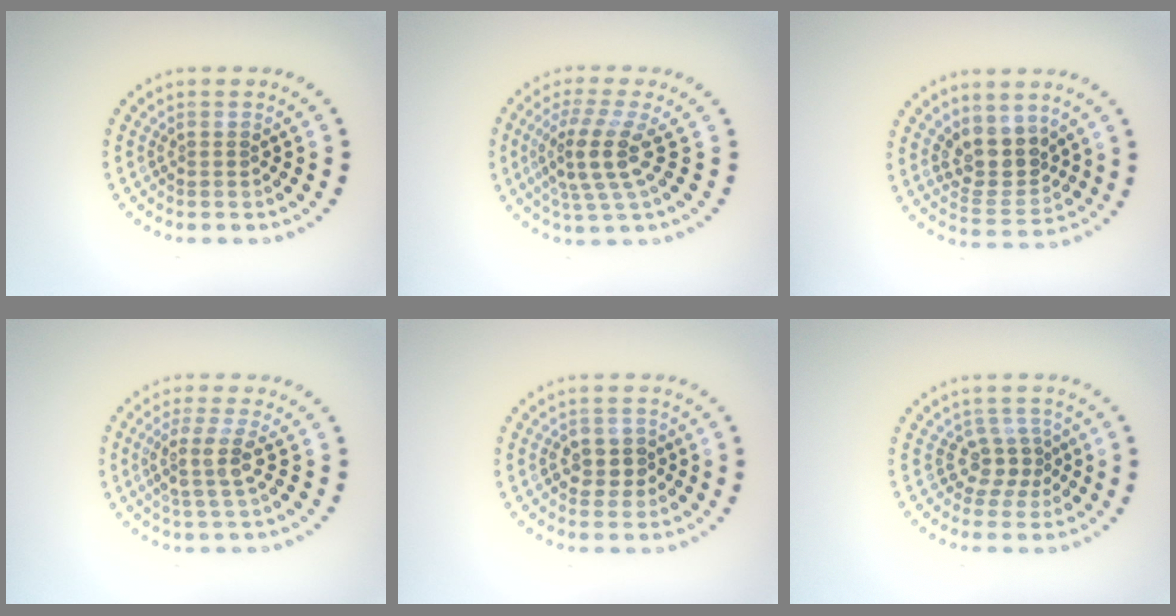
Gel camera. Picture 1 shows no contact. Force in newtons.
{"total": 4.1, "press": 3.1, "slide": 2.7}
{"total": 3.8, "press": 3.5, "slide": 1.6}
{"total": 3.2, "press": 2.5, "slide": 2.1}
{"total": 2.5, "press": 2.4, "slide": 0.3}
{"total": 2.5, "press": 1.8, "slide": 1.7}